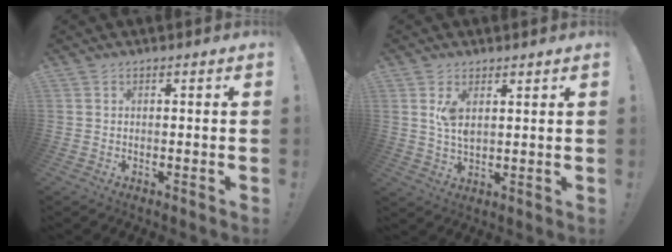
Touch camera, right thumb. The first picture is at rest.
{"total": 5.4, "force": [2.4, 2.8, 3.8], "torque": [-0.062, -0.012, 0.042]}